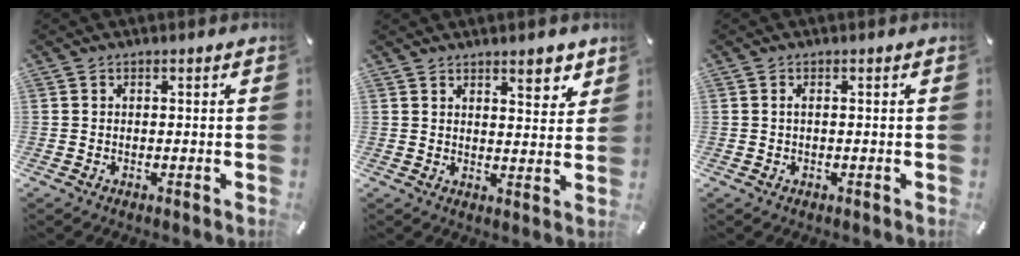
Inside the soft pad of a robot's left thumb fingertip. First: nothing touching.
{"total": 5.7, "force": [4.4, 2.4, 2.7], "torque": [-0.017, -0.030, 0.071]}
{"total": 1.0, "force": [0.1, 0.5, 0.8], "torque": [-0.018, 0.002, 0.000]}